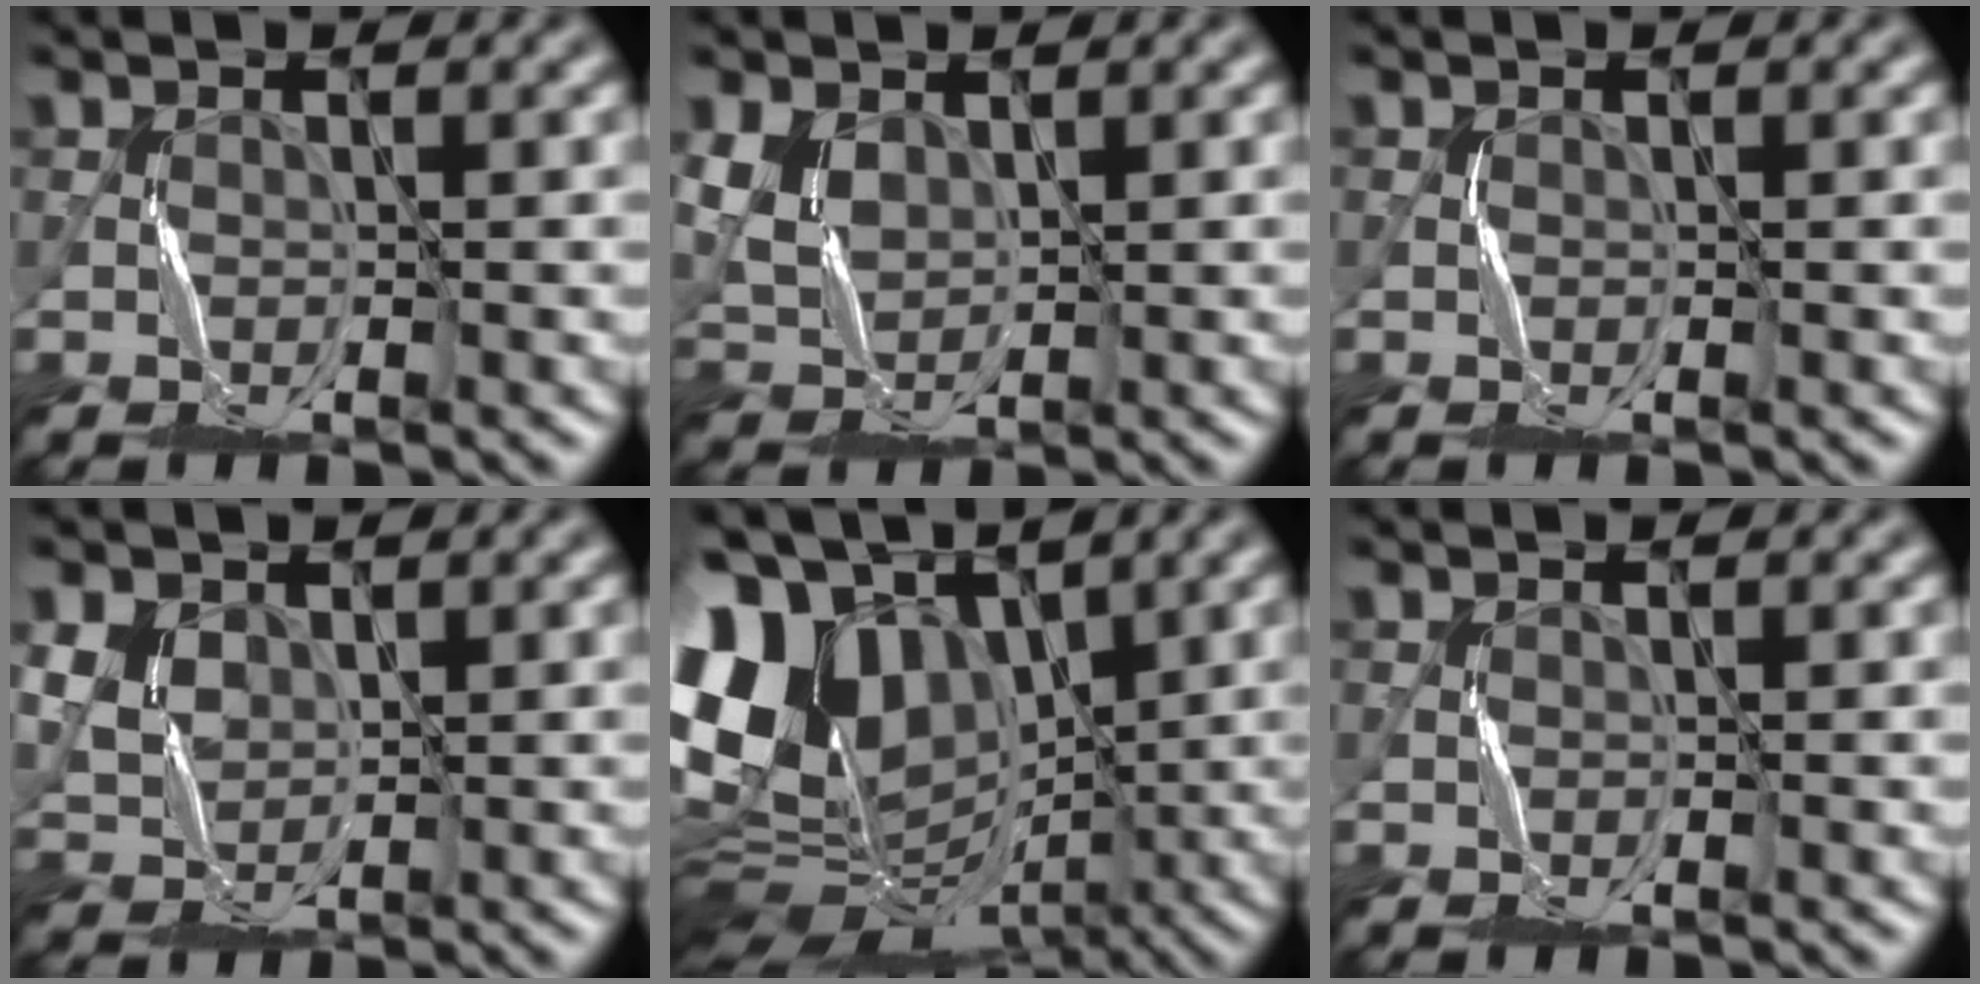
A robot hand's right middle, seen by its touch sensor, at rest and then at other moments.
{"total": 3.3, "force": [1.3, 2.2, 2.1], "torque": [-0.061, -0.002, 0.029]}
{"total": 0.0}
{"total": 4.0, "force": [1.6, 2.9, 2.2], "torque": [-0.061, 0.003, 0.032]}
{"total": 15.7, "force": [2.1, 11.1, 10.9], "torque": [-0.218, 0.009, 0.051]}
{"total": 0.0}